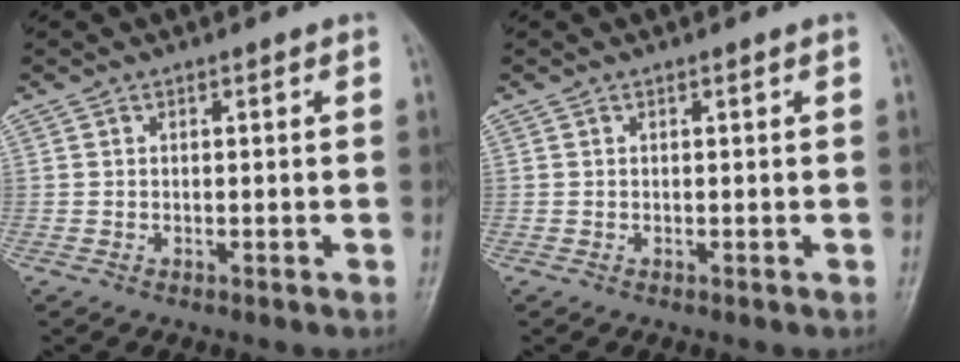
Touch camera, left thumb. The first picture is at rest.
{"total": 0.0}